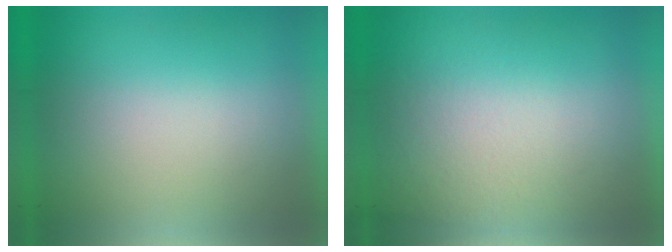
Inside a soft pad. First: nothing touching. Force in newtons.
{"total": 3.5}